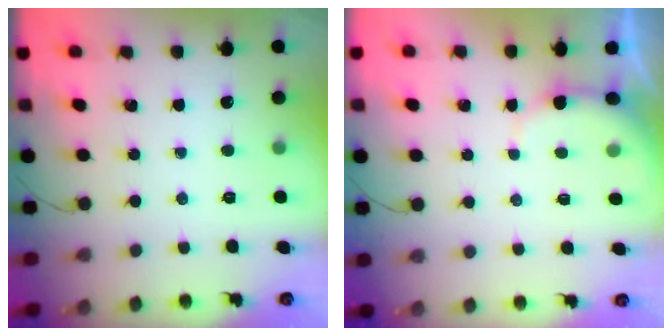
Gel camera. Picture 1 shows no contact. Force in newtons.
{"total": 4.3, "press": 4.3, "slide": 0.4}